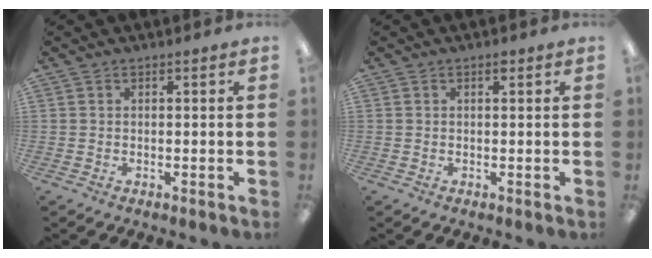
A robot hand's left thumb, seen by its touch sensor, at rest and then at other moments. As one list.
[{"total": 0.9, "force": [0.6, 0.2, 0.6], "torque": [-0.014, 0.001, 0.011]}]